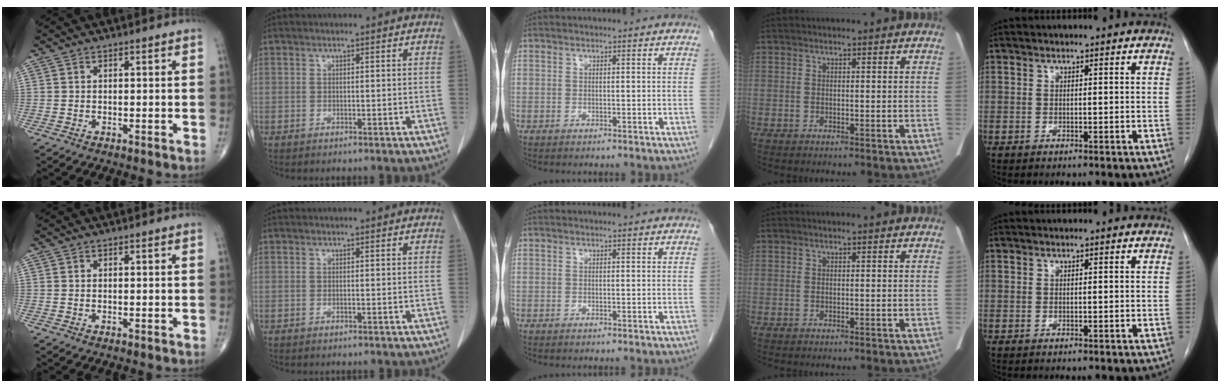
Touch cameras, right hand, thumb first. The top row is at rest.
{}